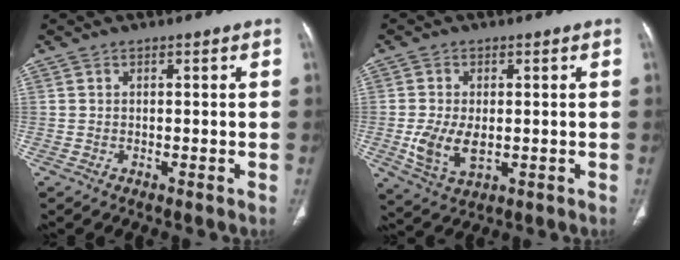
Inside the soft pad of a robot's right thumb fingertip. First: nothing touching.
{"total": 8.0, "force": [-0.9, 4.7, 6.4], "torque": [-0.124, -0.008, -0.007]}